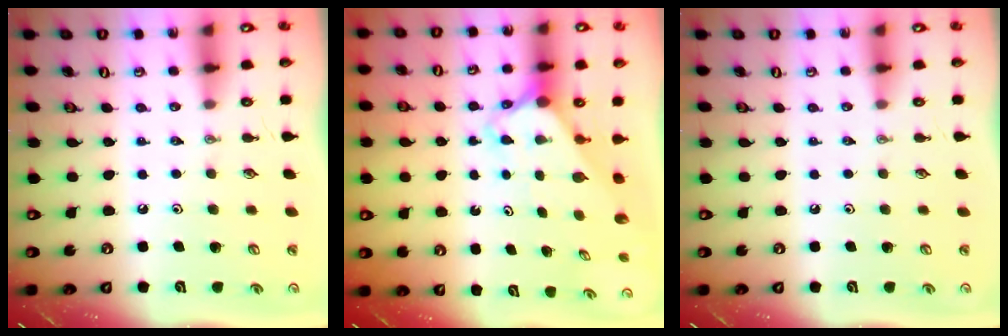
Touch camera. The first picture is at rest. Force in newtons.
{"total": 2.5, "press": 2.5, "slide": 0.2}
{"total": 0.0}